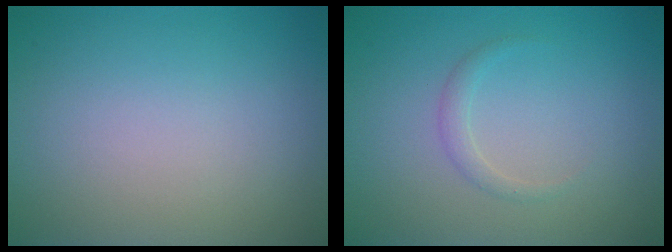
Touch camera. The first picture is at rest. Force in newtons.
{"total": 1.1, "press": 1.1, "slide": 0.0}